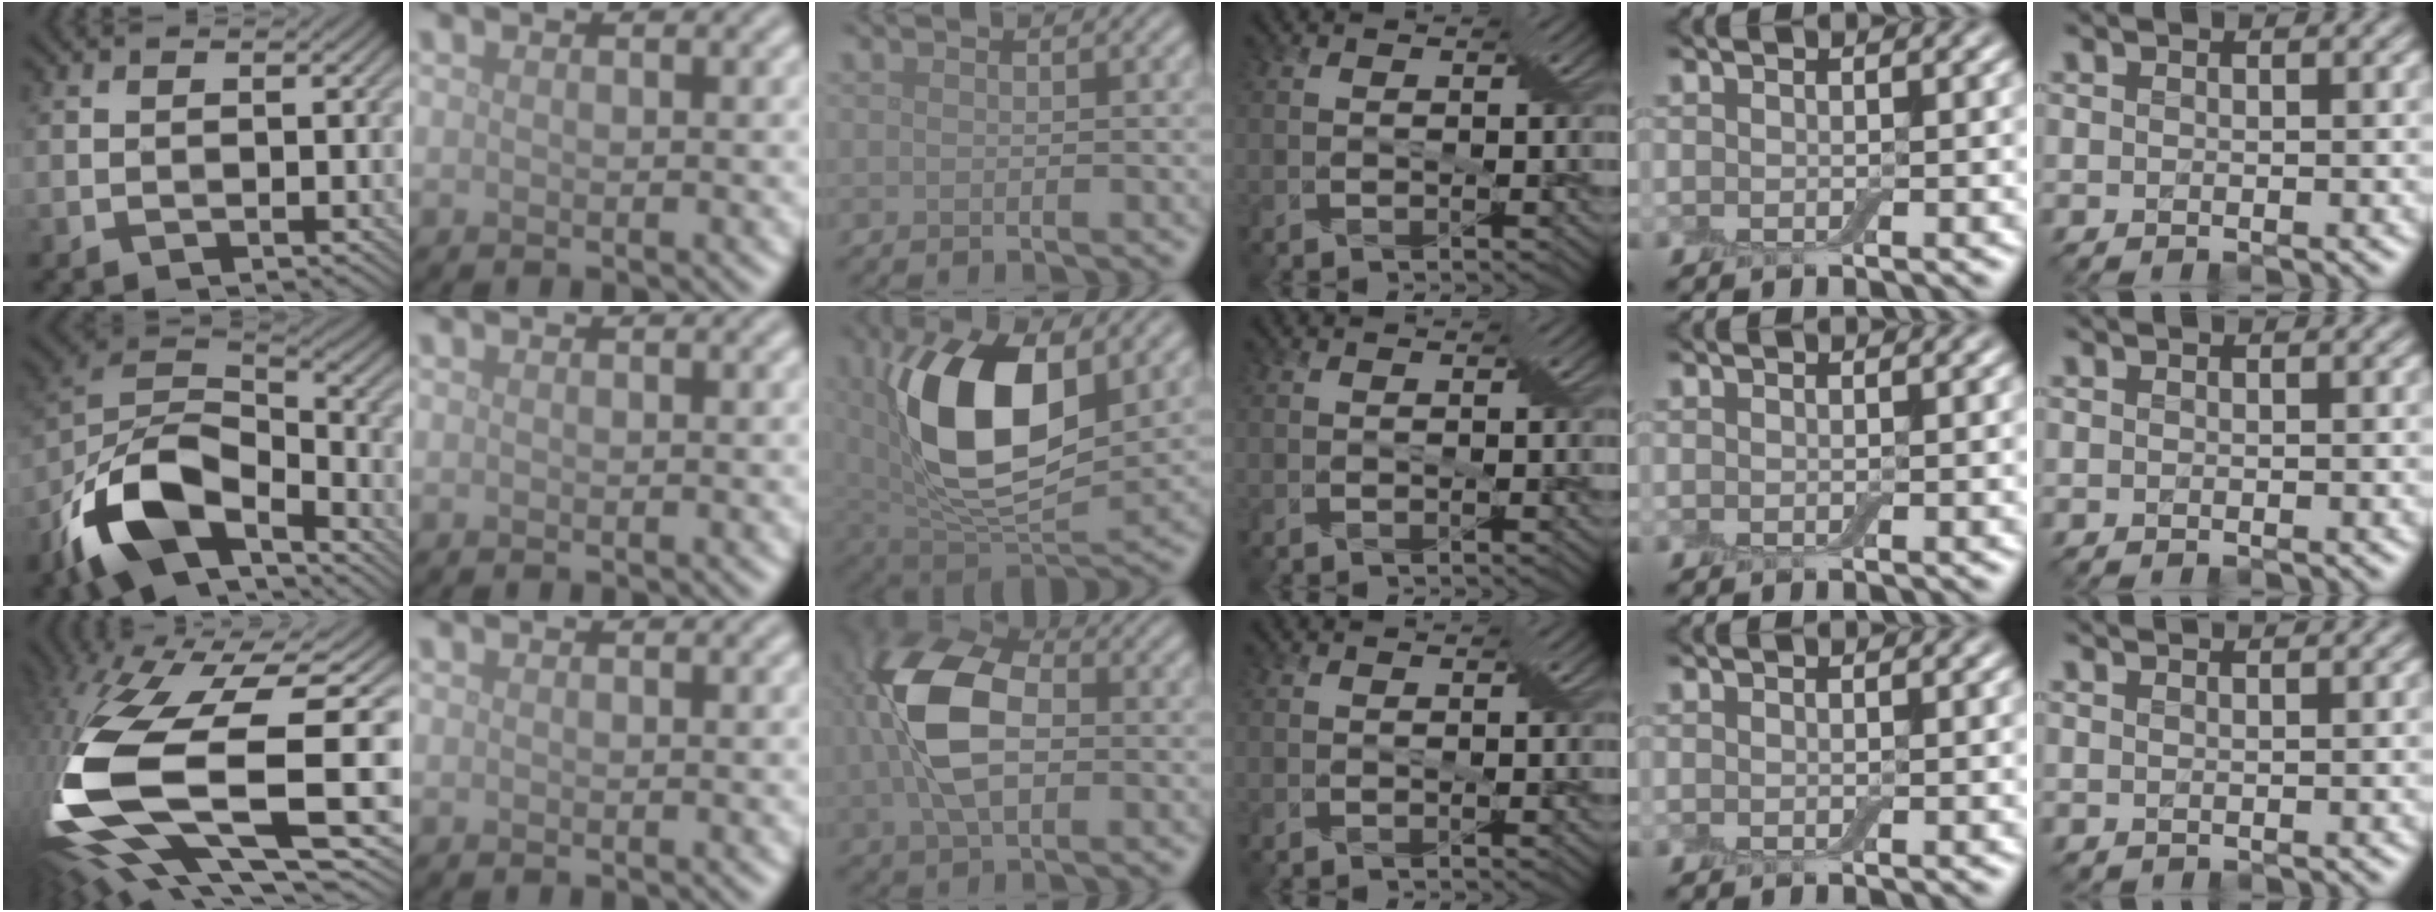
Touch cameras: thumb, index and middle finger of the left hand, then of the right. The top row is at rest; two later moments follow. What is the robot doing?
{"motion": "cut", "object": "aluminum foil"}